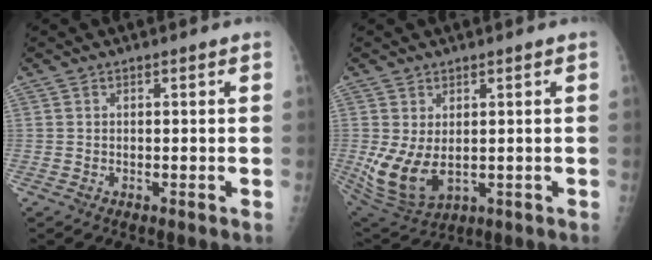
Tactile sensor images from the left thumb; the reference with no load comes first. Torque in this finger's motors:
{"motor_torque": [0.34, 0.38, 1.17, 0.02, 0.31]}